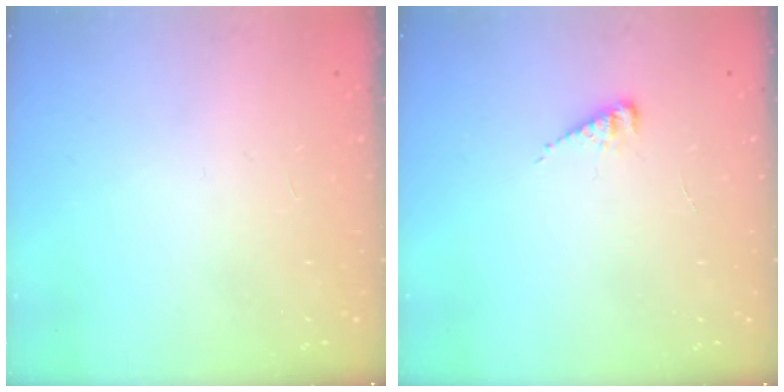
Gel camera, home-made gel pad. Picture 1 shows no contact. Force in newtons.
{"total": 4.3, "press": 4.2, "slide": 0.5}